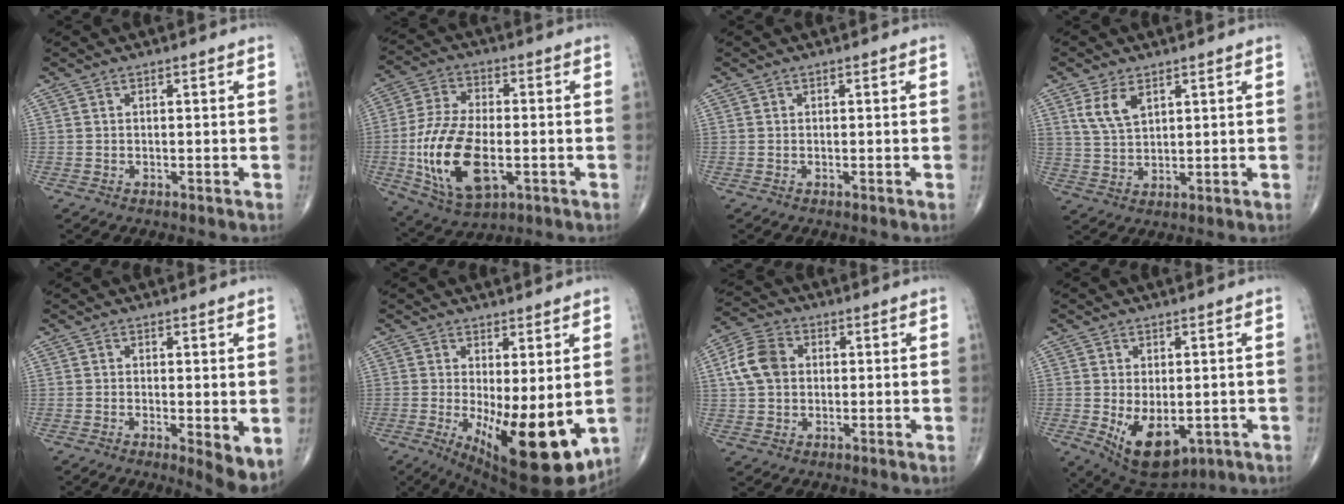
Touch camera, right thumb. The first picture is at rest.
{"total": 17.6, "force": [-3.4, 9.3, 14.6], "torque": [-0.284, 0.002, -0.051]}
{"total": 0.0}
{"total": 5.9, "force": [3.0, 3.2, 4.0], "torque": [-0.071, -0.013, 0.067]}
{"total": 5.4, "force": [-0.6, 1.7, 5.1], "torque": [-0.075, -0.017, -0.011]}
{"total": 15.8, "force": [-2.6, 5.8, 14.5], "torque": [-0.215, -0.037, -0.017]}
{"total": 8.4, "force": [1.2, 6.4, 5.2], "torque": [-0.096, 0.015, 0.016]}
{"total": 10.4, "force": [-2.3, 6.0, 8.2], "torque": [-0.118, -0.015, -0.015]}